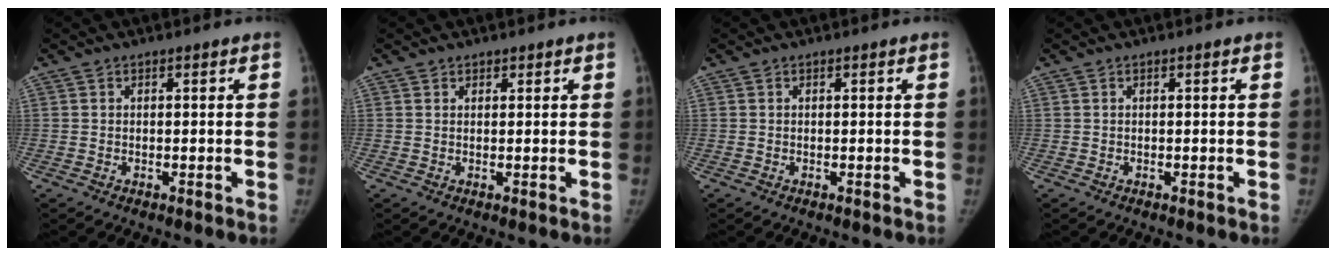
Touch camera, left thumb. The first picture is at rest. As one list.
[{"total": 0.9, "force": [0.7, 0.5, -0.1], "torque": [0.018, -0.003, 0.008]}, {"total": 0.0}, {"total": 0.0}]